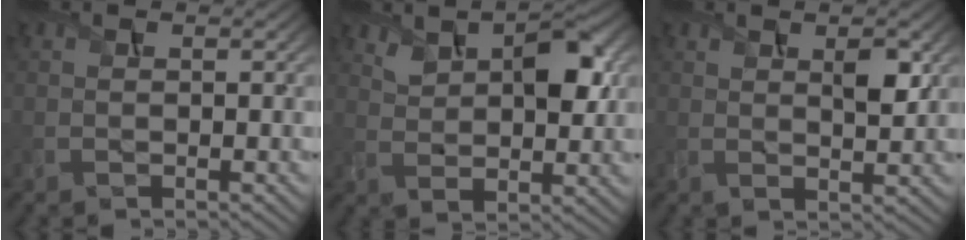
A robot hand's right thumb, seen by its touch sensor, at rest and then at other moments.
{"total": 7.7, "force": [3.3, 4.3, 5.5], "torque": [-0.103, -0.001, 0.063]}
{"total": 3.5, "force": [1.6, 1.5, 2.7], "torque": [-0.053, -0.004, 0.033]}